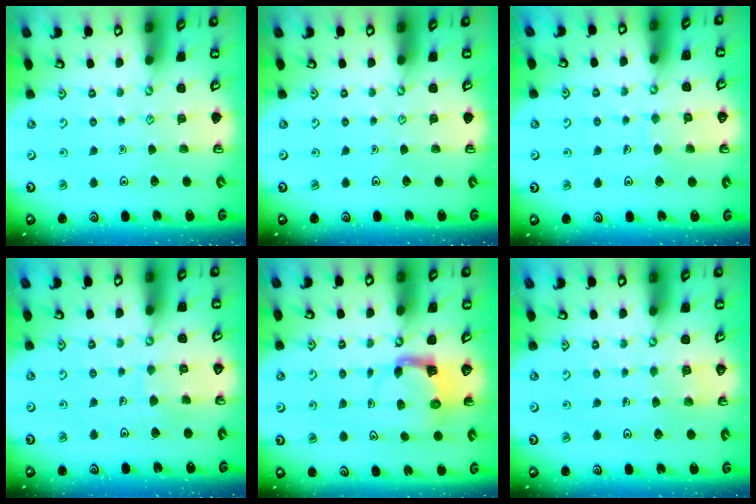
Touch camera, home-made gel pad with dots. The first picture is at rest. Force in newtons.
{"total": 0.0}
{"total": 5.9, "press": 5.9, "slide": 0.5}
{"total": 5.3, "press": 5.3, "slide": 0.4}
{"total": 3.9, "press": 3.8, "slide": 0.7}
{"total": 2.8, "press": 2.8, "slide": 0.3}